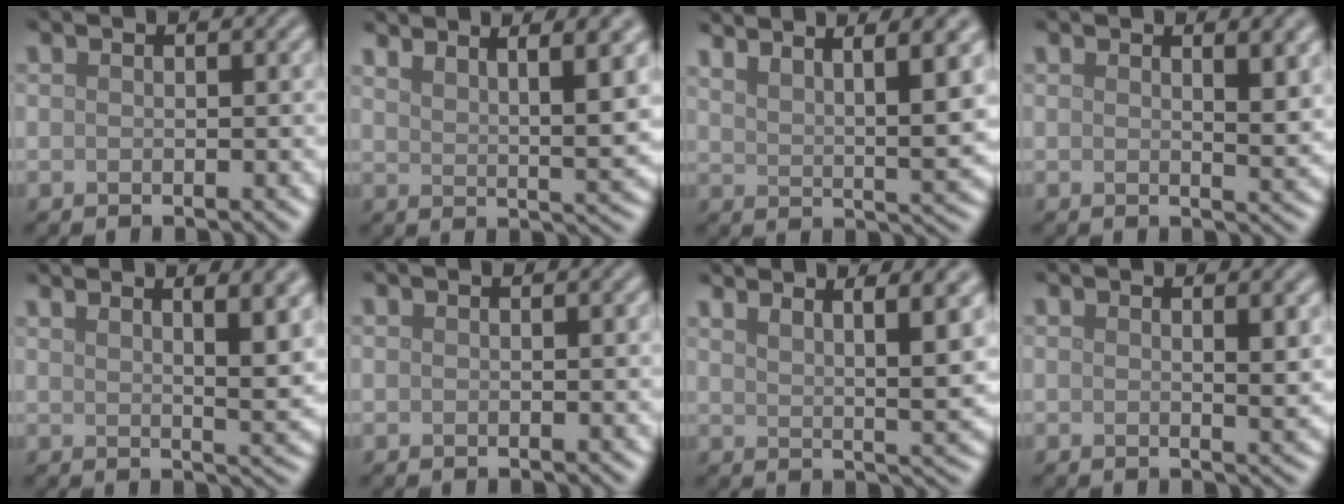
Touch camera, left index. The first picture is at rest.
{"total": 6.4, "force": [4.0, 1.6, 4.6], "torque": [-0.045, 0.008, 0.059]}
{"total": 7.7, "force": [5.0, 1.8, 5.6], "torque": [-0.060, 0.015, 0.069]}
{"total": 3.0, "force": [1.4, 0.9, 2.5], "torque": [-0.027, -0.004, 0.024]}
{"total": 8.0, "force": [4.4, 2.7, 6.1], "torque": [-0.049, 0.025, 0.044]}
{"total": 0.6, "force": [0.3, 0.1, 0.5], "torque": [-0.005, 0.002, 0.005]}
{"total": 6.9, "force": [4.1, 1.8, 5.2], "torque": [-0.045, 0.012, 0.051]}
{"total": 2.3, "force": [1.0, 0.6, 2.0], "torque": [-0.020, 0.000, 0.015]}